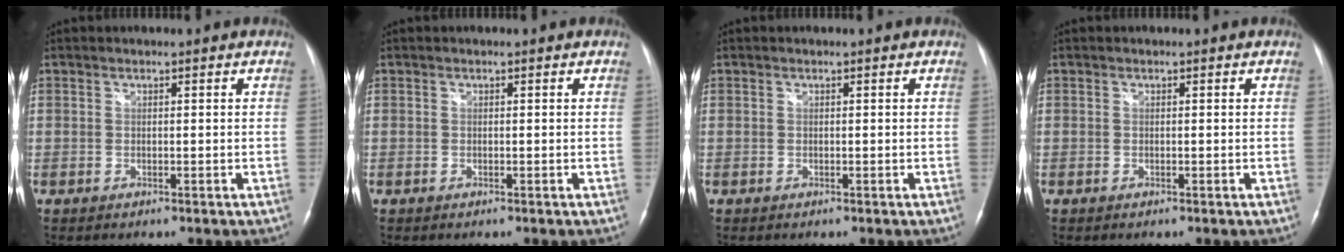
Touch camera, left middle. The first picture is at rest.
{"total": 0.0}
{"total": 0.0}
{"total": 0.0}